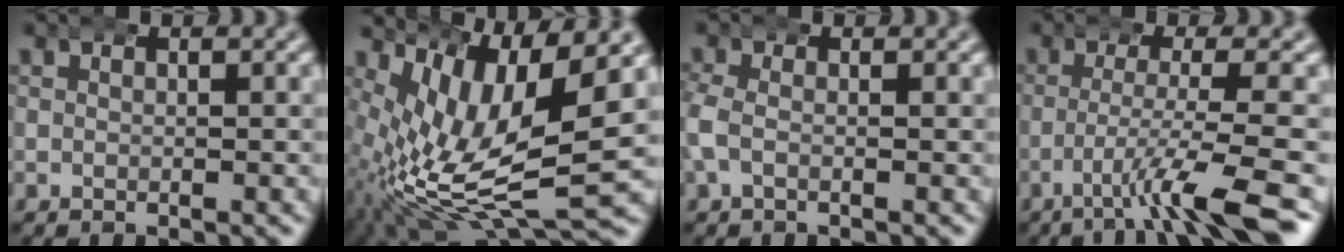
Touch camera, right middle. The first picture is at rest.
{"total": 12.2, "force": [0.2, 6.6, 10.3], "torque": [-0.176, -0.023, 0.013]}
{"total": 1.9, "force": [-0.6, 1.2, 1.3], "torque": [-0.041, -0.003, -0.008]}
{"total": 5.0, "force": [-1.7, 0.2, 4.7], "torque": [-0.083, -0.007, -0.025]}